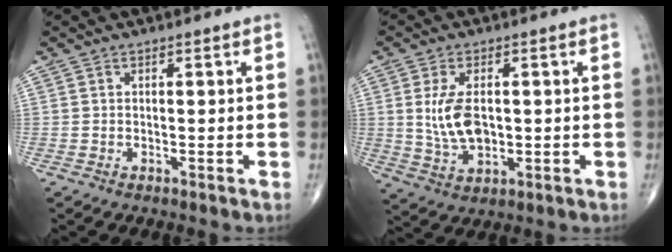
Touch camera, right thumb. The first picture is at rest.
{"total": 8.3, "force": [0.6, 4.7, 6.8], "torque": [-0.125, -0.008, 0.020]}